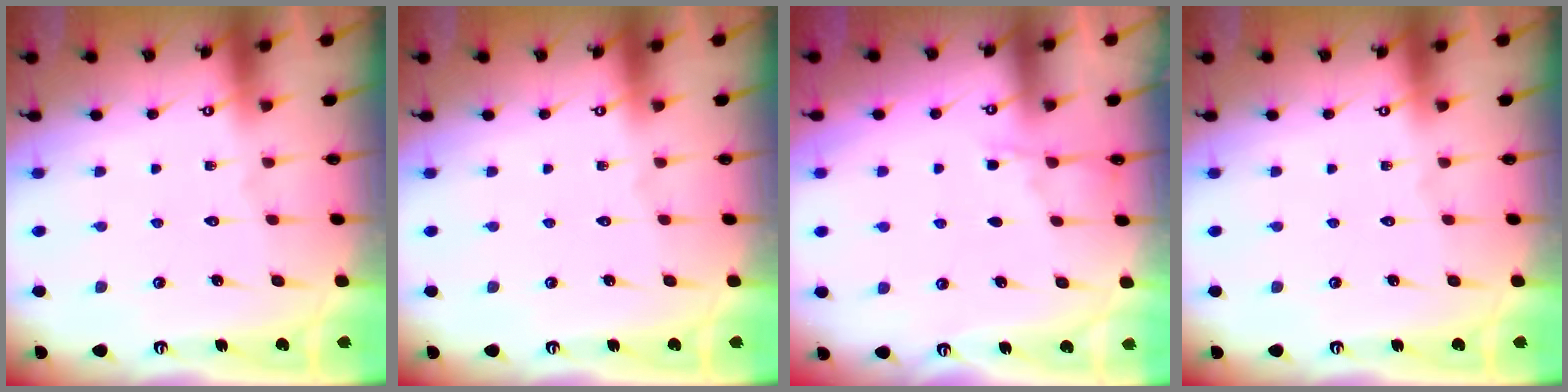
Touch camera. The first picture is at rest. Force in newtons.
{"total": 0.0}
{"total": 2.9, "press": 2.9, "slide": 0.4}
{"total": 0.0}